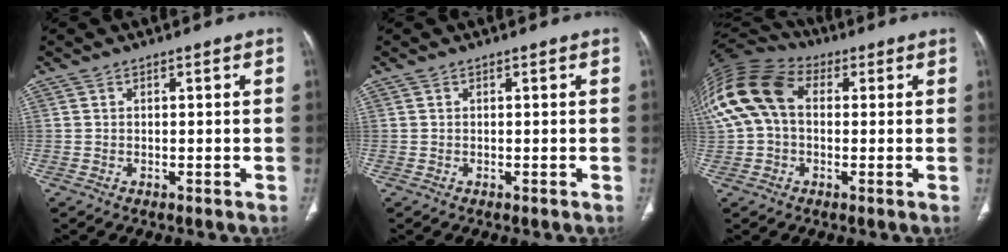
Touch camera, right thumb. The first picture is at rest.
{"total": 0.0}
{"total": 18.2, "force": [2.9, 12.8, 12.6], "torque": [-0.286, 0.047, 0.045]}